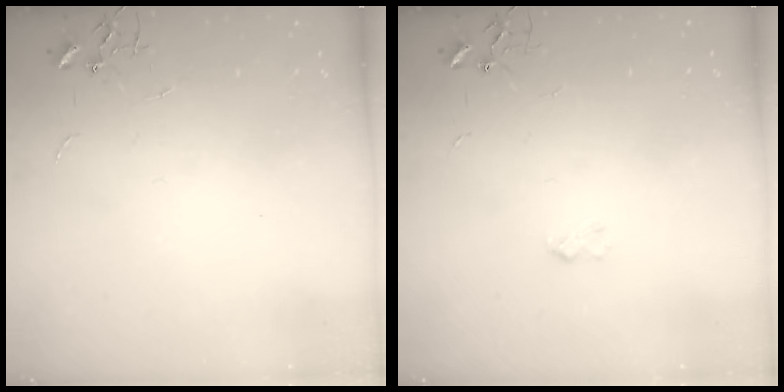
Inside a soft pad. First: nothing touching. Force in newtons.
{"total": 2.4, "press": 2.4, "slide": 0.4}